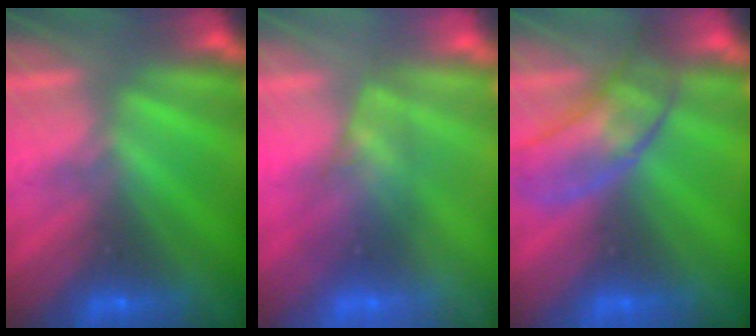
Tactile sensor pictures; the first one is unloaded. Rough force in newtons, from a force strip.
{"total": 2.5}
{"total": 2.9}